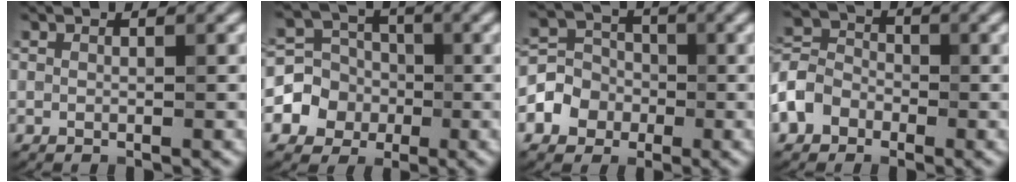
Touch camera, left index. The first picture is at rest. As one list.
[{"total": 4.2, "force": [-1.2, 3.9, 1.1], "torque": [-0.008, 0.006, -0.032]}, {"total": 3.9, "force": [-1.4, 3.5, 1.1], "torque": [-0.012, 0.007, -0.035]}, {"total": 4.3, "force": [-2.1, 3.4, 1.5], "torque": [-0.037, 0.007, -0.054]}]